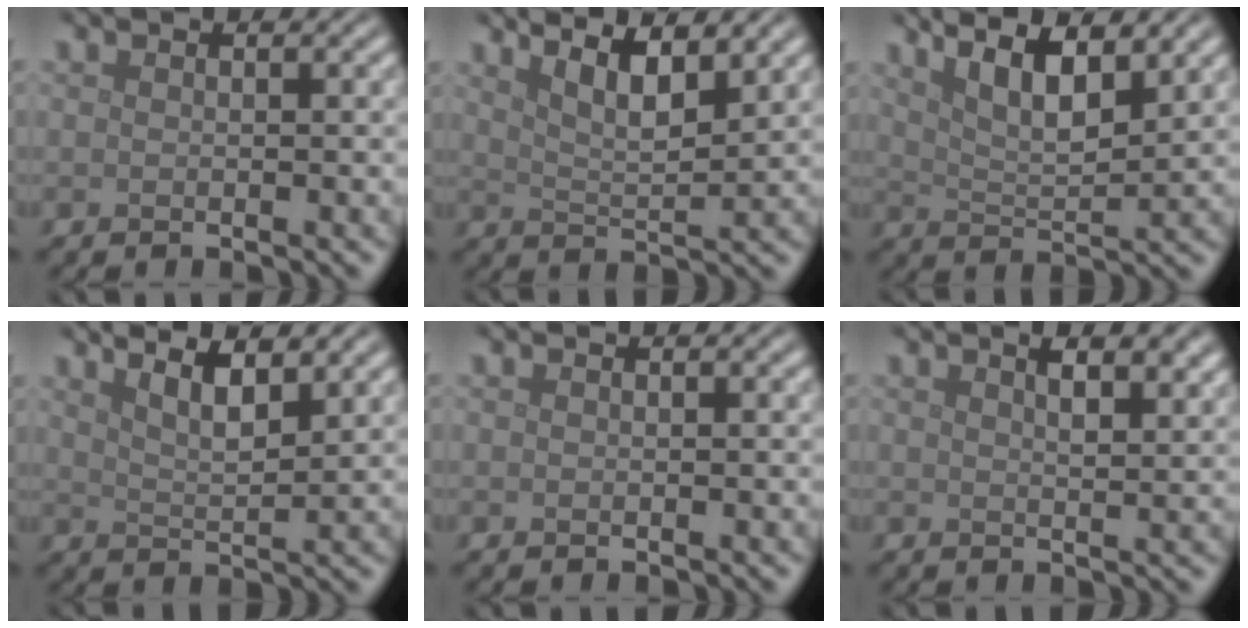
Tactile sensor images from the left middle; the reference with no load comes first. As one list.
[{"total": 5.5, "force": [3.9, 1.4, 3.6], "torque": [-0.048, 0.013, 0.050]}, {"total": 7.1, "force": [4.8, 2.1, 4.9], "torque": [-0.073, 0.019, 0.061]}, {"total": 4.4, "force": [3.2, 1.1, 2.8], "torque": [-0.032, 0.011, 0.040]}, {"total": 0.0}, {"total": 3.9, "force": [2.3, 1.4, 2.7], "torque": [-0.025, 0.013, 0.022]}]